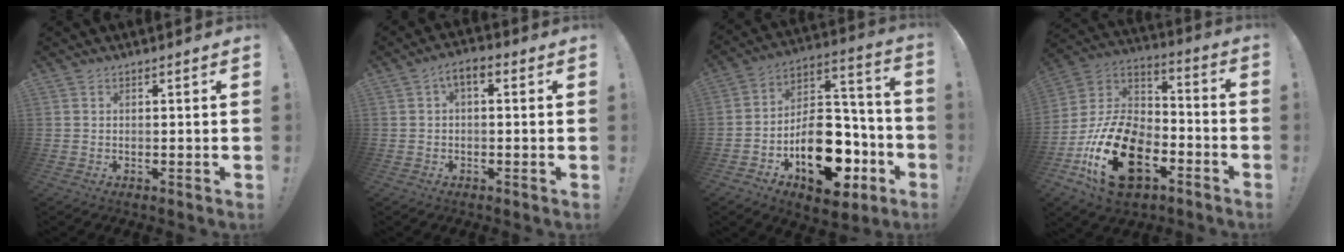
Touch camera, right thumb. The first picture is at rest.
{"total": 3.7, "force": [0.2, 1.7, 3.3], "torque": [-0.050, 0.000, 0.003]}
{"total": 21.3, "force": [-9.4, 13.0, 14.1], "torque": [-0.188, 0.068, -0.137]}
{"total": 25.1, "force": [-10.2, 15.5, 17.0], "torque": [-0.315, 0.065, -0.162]}